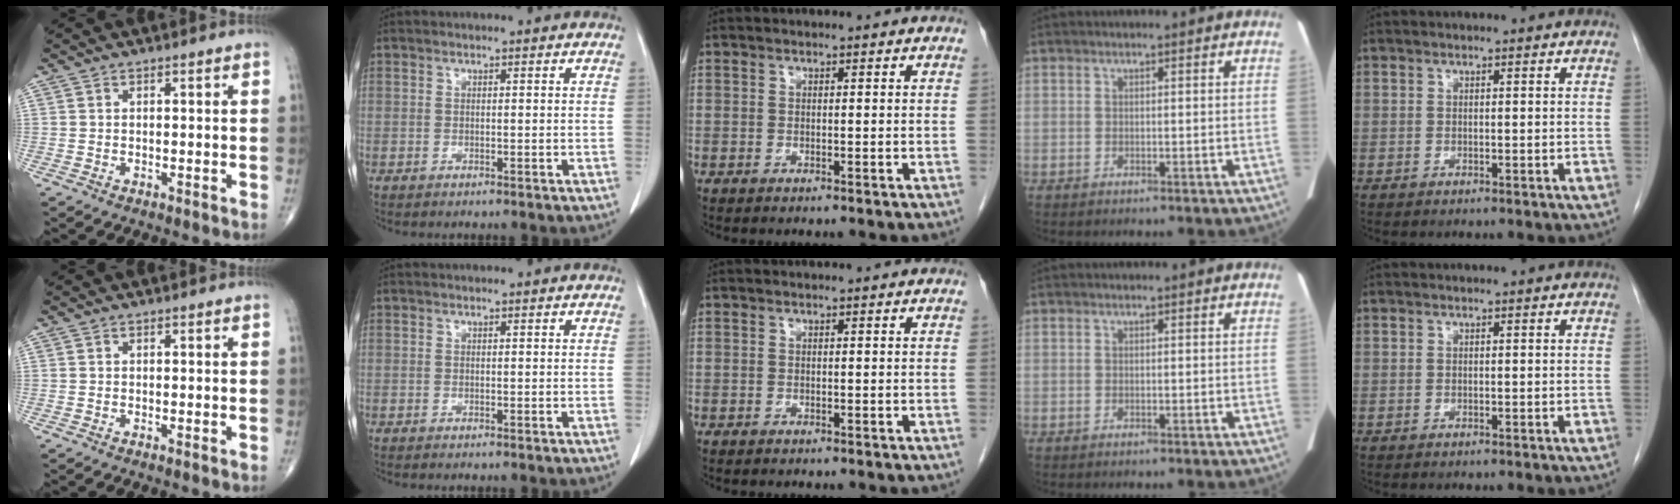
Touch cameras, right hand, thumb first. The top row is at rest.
{}